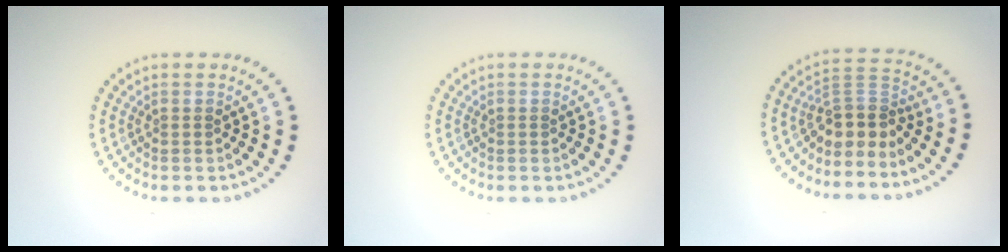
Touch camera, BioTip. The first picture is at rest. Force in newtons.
{"total": 0.0}
{"total": 3.6, "press": 2.7, "slide": 2.4}